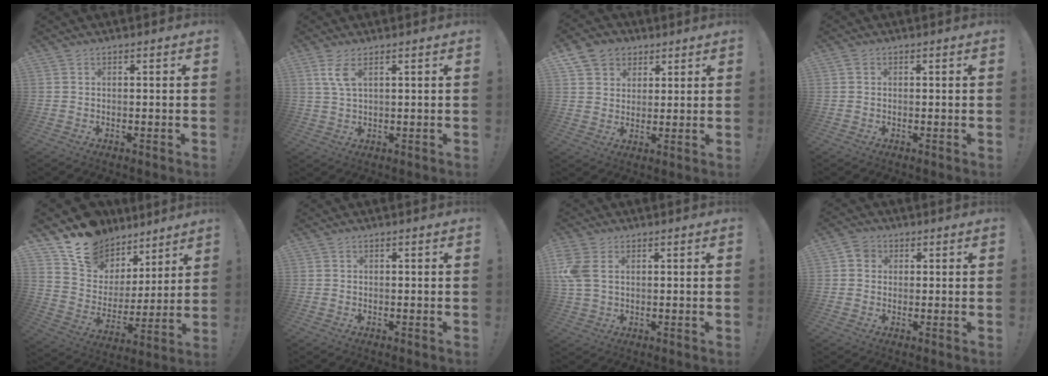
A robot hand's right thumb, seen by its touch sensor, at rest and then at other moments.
{"total": 4.9, "force": [2.2, 1.5, 4.1], "torque": [-0.066, -0.007, 0.037]}
{"total": 8.5, "force": [4.4, 7.0, 2.0], "torque": [-0.026, -0.027, 0.089]}
{"total": 0.7, "force": [0.3, 0.7, 0.1], "torque": [-0.003, 0.005, 0.004]}
{"total": 15.0, "force": [11.7, 9.0, 2.7], "torque": [-0.057, -0.091, 0.229]}
{"total": 0.0}
{"total": 7.5, "force": [1.9, 4.9, 5.2], "torque": [-0.123, -0.002, 0.039]}
{"total": 3.9, "force": [1.0, 3.4, 1.6], "torque": [-0.025, 0.008, 0.019]}